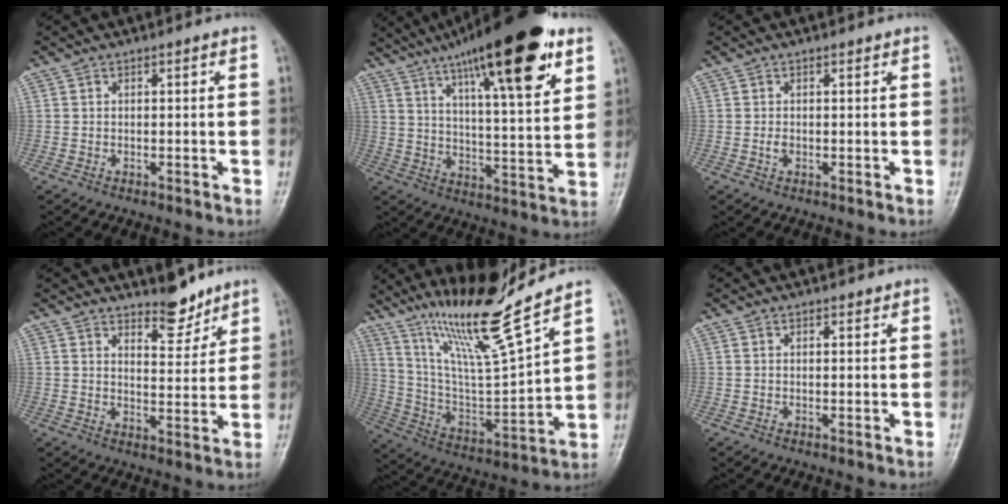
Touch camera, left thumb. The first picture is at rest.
{"total": 23.6, "force": [13.7, 5.5, 18.4], "torque": [-0.272, -0.035, 0.215]}
{"total": 1.0, "force": [0.1, 0.7, 0.7], "torque": [-0.012, 0.000, 0.001]}
{"total": 6.3, "force": [5.3, 2.3, 2.6], "torque": [-0.018, -0.048, 0.087]}
{"total": 18.6, "force": [14.3, 0.6, 11.9], "torque": [-0.194, -0.077, 0.269]}
{"total": 1.0, "force": [0.9, 0.4, 0.3], "torque": [-0.002, -0.005, 0.011]}